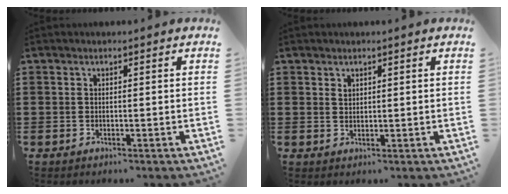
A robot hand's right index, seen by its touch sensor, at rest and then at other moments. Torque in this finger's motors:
{"motor_torque": [0.07, -0.02, 0.02, 0.02]}